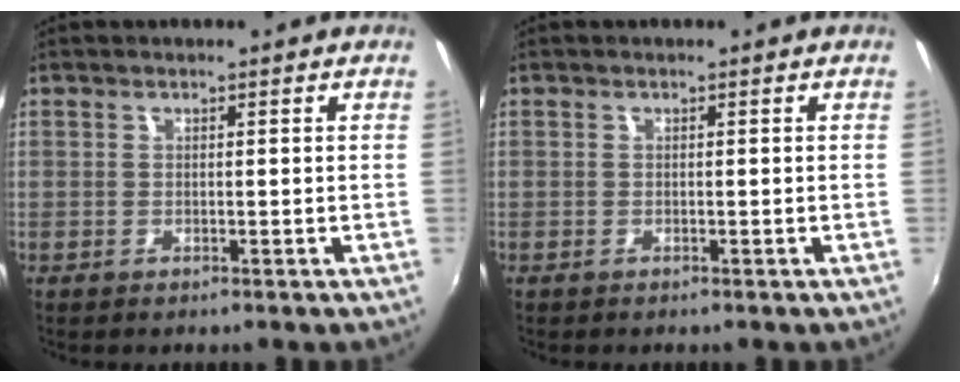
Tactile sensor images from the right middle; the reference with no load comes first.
{"total": 0.0}